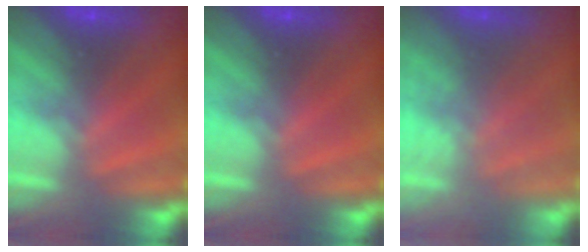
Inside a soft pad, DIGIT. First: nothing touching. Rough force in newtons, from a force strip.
{"total": 0.0}
{"total": 2.1}